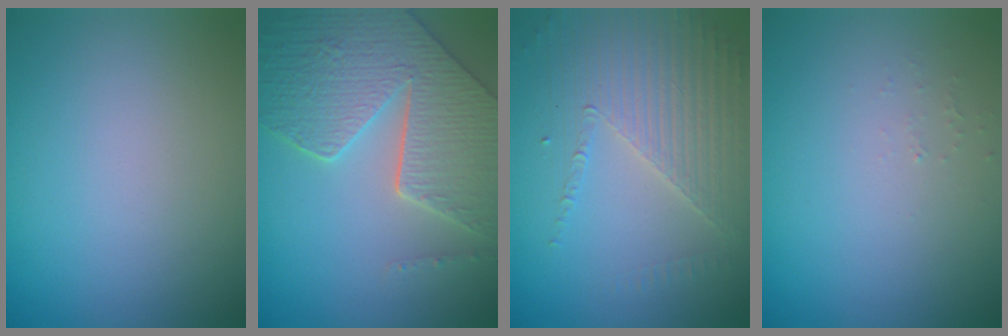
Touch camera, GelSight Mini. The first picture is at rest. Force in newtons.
{"total": 8.0, "press": 6.3, "slide": 5.0}
{"total": 3.8, "press": 3.5, "slide": 1.5}
{"total": 0.5, "press": 0.5, "slide": 0.1}